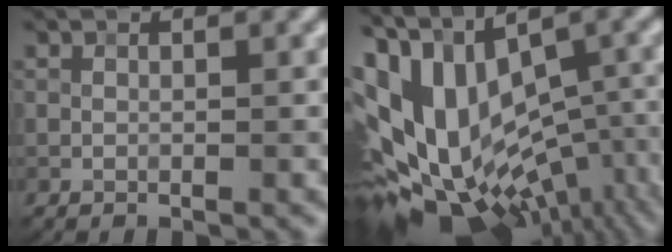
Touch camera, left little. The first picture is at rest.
{"total": 16.7, "force": [-1.5, 9.3, 13.8], "torque": [-0.233, -0.009, 0.015]}